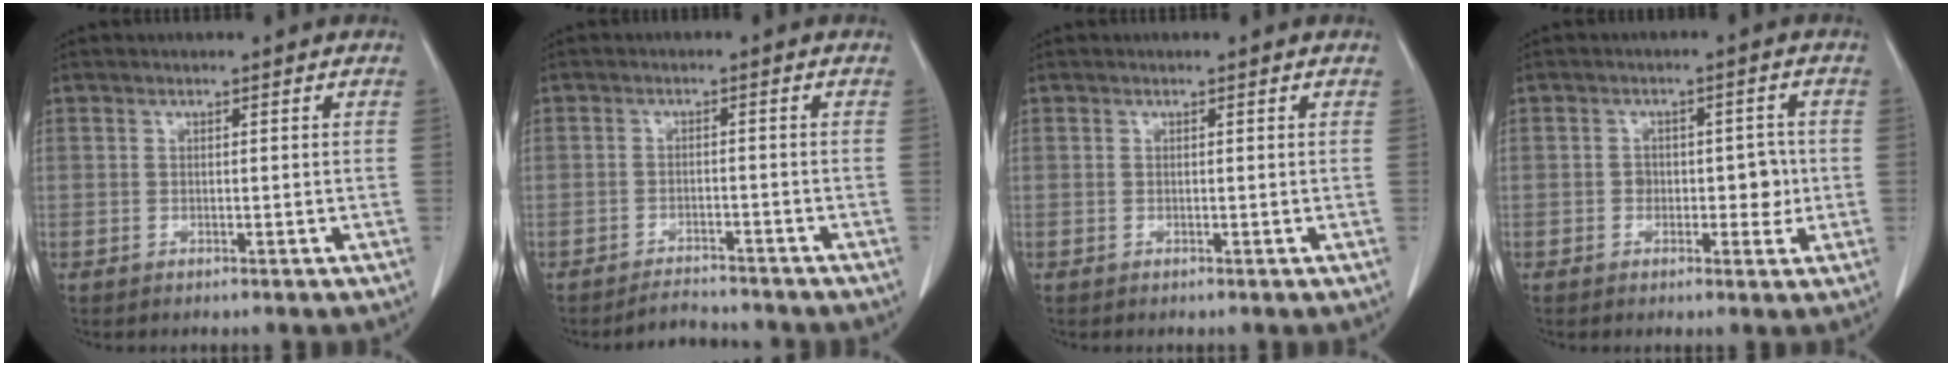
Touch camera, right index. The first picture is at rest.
{"total": 3.6, "force": [-3.5, 0.7, -0.1], "torque": [0.001, -0.005, -0.055]}
{"total": 0.0}
{"total": 4.0, "force": [-0.5, 2.7, 2.9], "torque": [-0.027, 0.014, -0.003]}